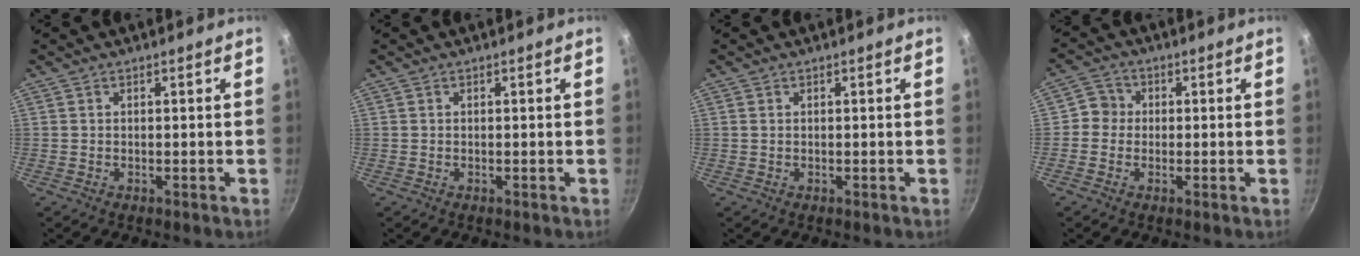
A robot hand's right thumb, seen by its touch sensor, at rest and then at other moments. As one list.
[{"total": 0.0}, {"total": 0.0}, {"total": 3.9, "force": [-0.2, 3.7, 1.0], "torque": [0.006, 0.008, -0.019]}]